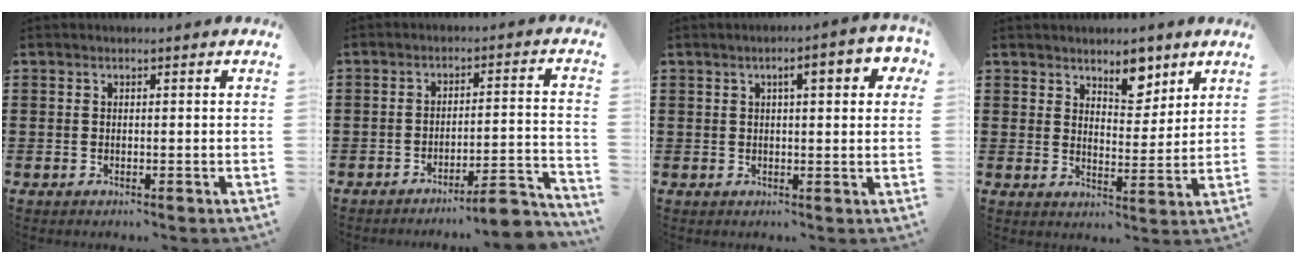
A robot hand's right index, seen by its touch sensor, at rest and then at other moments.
{"total": 5.5, "force": [-4.9, 0.2, 2.7], "torque": [-0.042, -0.011, -0.094]}
{"total": 4.7, "force": [1.5, 1.2, 4.3], "torque": [-0.064, -0.002, 0.016]}
{"total": 6.1, "force": [4.8, 2.8, 2.7], "torque": [-0.043, -0.011, 0.083]}